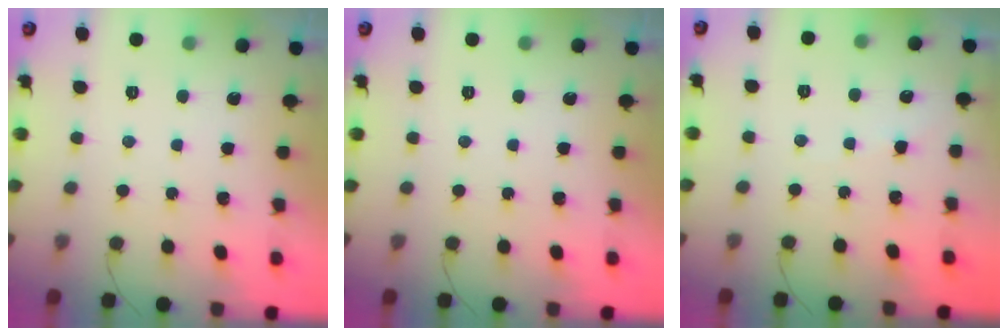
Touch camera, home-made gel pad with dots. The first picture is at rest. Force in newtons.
{"total": 0.0}
{"total": 2.5, "press": 2.5, "slide": 0.4}